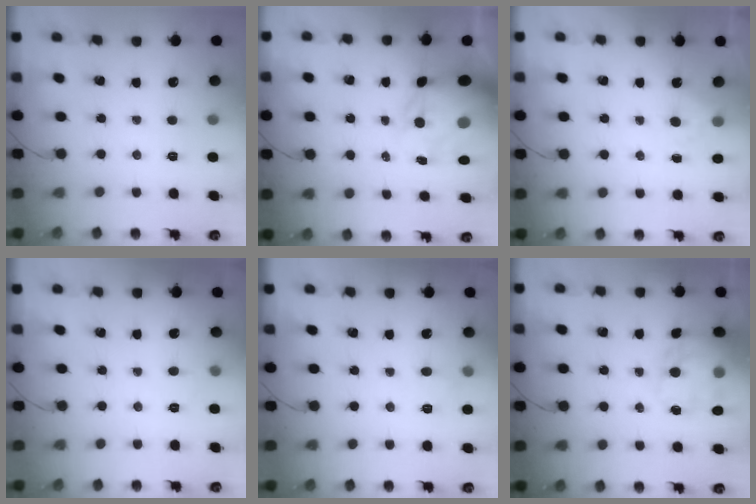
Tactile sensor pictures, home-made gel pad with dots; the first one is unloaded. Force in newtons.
{"total": 12.5, "press": 12.0, "slide": 3.3}
{"total": 4.5, "press": 4.2, "slide": 1.5}
{"total": 2.4, "press": 2.1, "slide": 1.1}
{"total": 6.2, "press": 6.1, "slide": 1.5}
{"total": 16.1, "press": 15.7, "slide": 3.9}